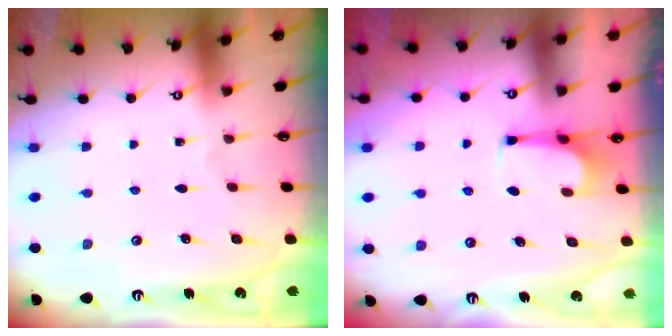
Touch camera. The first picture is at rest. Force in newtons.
{"total": 0.7, "press": 0.7, "slide": 0.3}